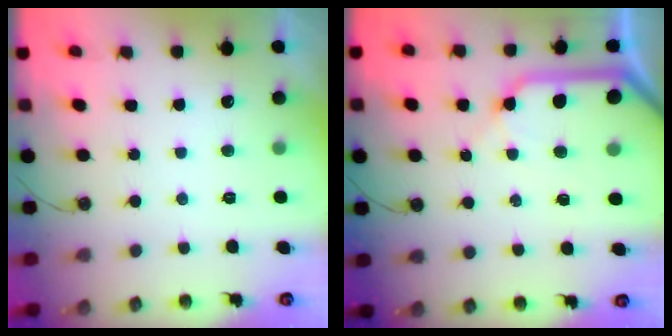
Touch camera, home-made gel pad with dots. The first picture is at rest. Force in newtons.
{"total": 13.3, "press": 13.2, "slide": 1.5}